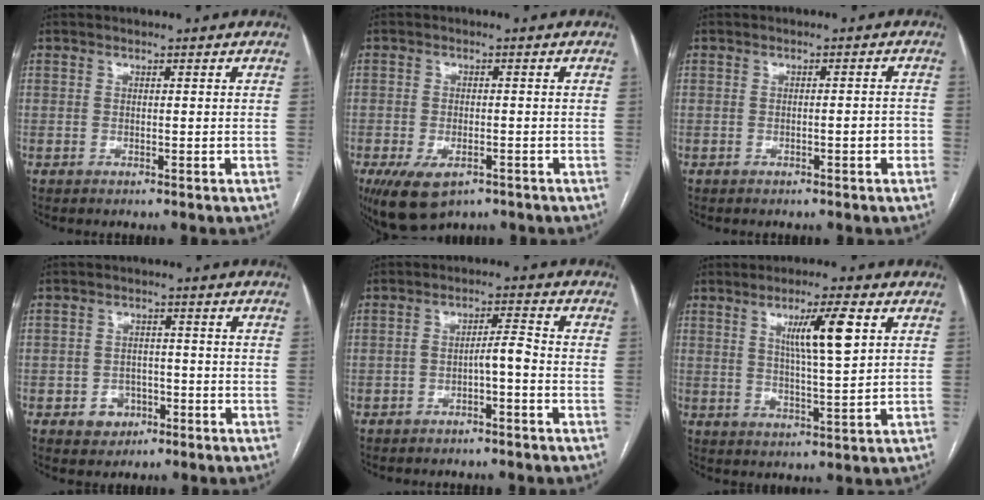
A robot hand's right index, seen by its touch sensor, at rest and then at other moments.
{"total": 7.2, "force": [-4.2, 3.5, 4.7], "torque": [-0.083, -0.010, -0.062]}
{"total": 1.9, "force": [-0.8, 0.4, 1.7], "torque": [-0.020, 0.003, -0.010]}
{"total": 4.1, "force": [-1.8, 3.5, 1.2], "torque": [-0.009, 0.012, -0.021]}
{"total": 3.6, "force": [-1.6, 0.5, 3.2], "torque": [-0.050, 0.013, -0.024]}
{"total": 8.2, "force": [3.0, 0.3, 7.6], "torque": [-0.130, 0.000, 0.051]}